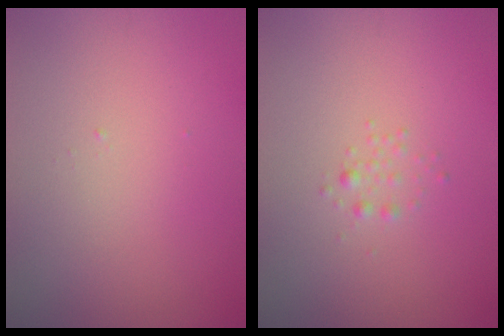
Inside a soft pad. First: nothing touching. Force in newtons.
{"total": 0.8, "press": 0.8, "slide": 0.0}